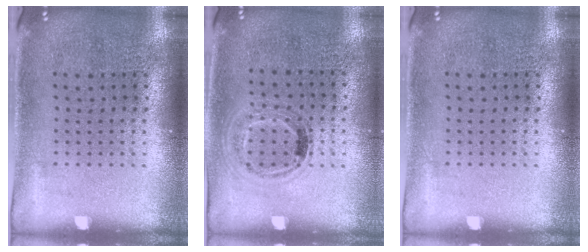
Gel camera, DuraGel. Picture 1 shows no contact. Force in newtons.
{"total": 1.1, "press": 0.9, "slide": 0.6}
{"total": 0.0}